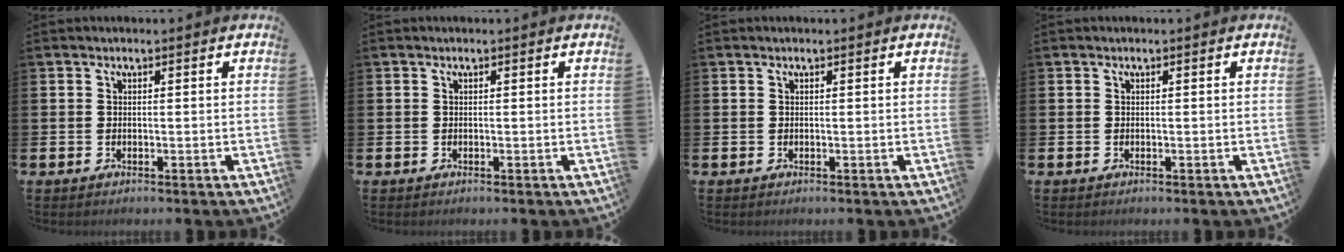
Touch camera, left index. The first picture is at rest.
{"total": 0.0}
{"total": 0.0}
{"total": 0.0}